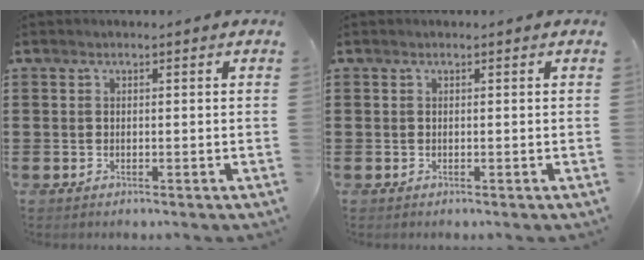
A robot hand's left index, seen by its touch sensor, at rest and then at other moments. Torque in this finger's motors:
{"motor_torque": [0.00, 0.00, 0.00, 0.00]}